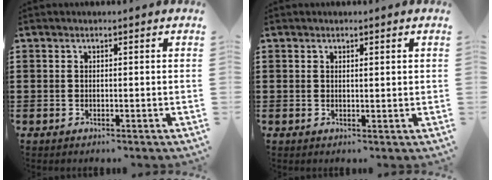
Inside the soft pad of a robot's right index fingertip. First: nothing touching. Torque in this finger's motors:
{"motor_torque": [-0.14, 0.25, 0.01, -0.01]}